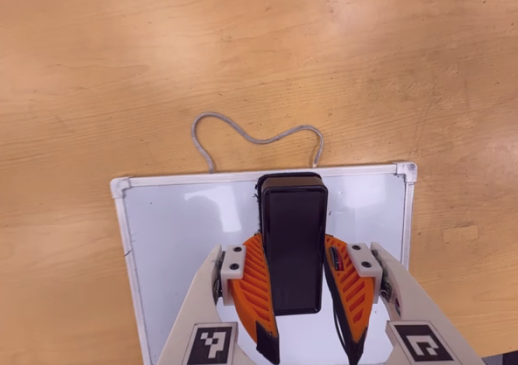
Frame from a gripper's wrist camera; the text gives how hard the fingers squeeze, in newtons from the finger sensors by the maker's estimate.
{"total": 6.9, "left": 6.1, "right": 7.7}